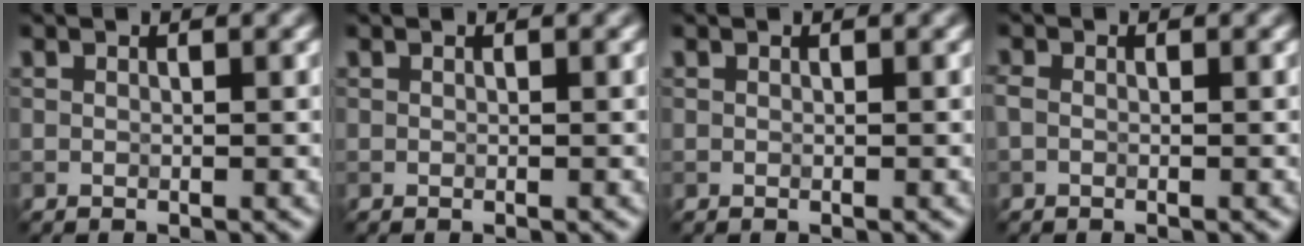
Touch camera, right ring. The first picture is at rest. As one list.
[{"total": 0.0}, {"total": 0.0}, {"total": 0.8, "force": [-0.3, 0.5, 0.6], "torque": [-0.016, -0.001, -0.010]}]